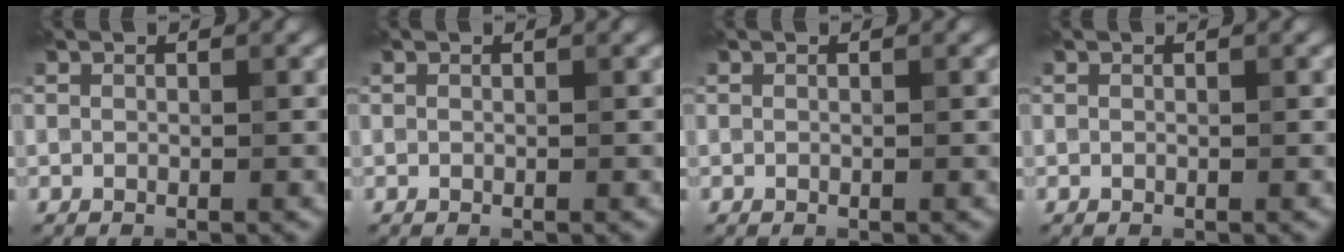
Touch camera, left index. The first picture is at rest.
{"total": 0.0}
{"total": 0.0}
{"total": 0.0}